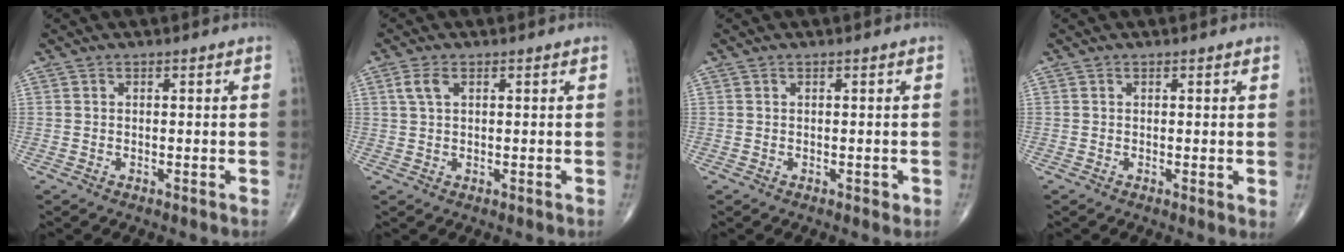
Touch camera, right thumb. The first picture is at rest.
{"total": 3.1, "force": [1.3, 1.5, 2.4], "torque": [-0.055, 0.009, 0.030]}
{"total": 0.7, "force": [0.0, 0.4, 0.6], "torque": [0.000, 0.001, 0.001]}
{"total": 1.2, "force": [0.4, 0.3, 1.1], "torque": [-0.014, -0.005, 0.003]}